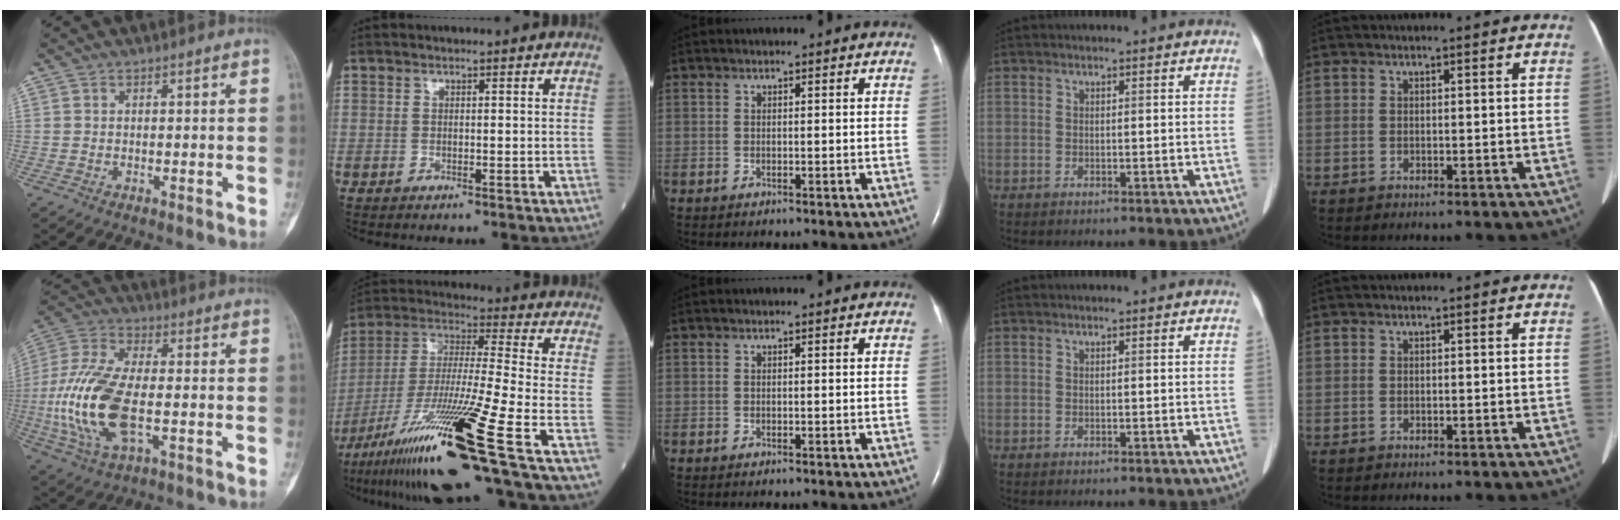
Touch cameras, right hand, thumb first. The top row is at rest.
{"thumb": {"total": 18.6, "force": [-3.1, 8.6, 16.2], "torque": [-0.358, 0.011, -0.053]}, "index": {"total": 21.7, "force": [-13.0, -1.8, 17.3], "torque": [-0.334, -0.044, -0.241]}}